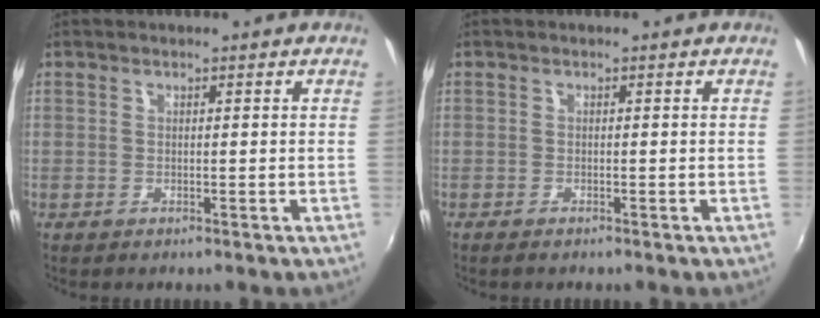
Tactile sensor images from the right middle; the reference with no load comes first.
{"total": 0.8, "force": [-0.7, 0.1, 0.3], "torque": [-0.008, -0.004, -0.015]}